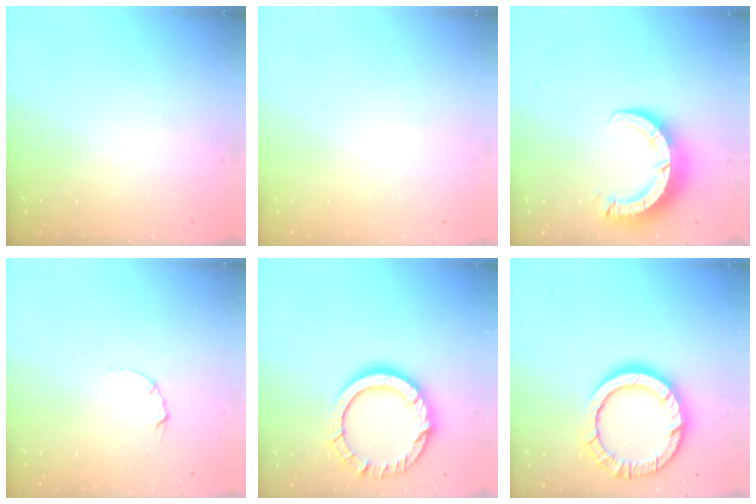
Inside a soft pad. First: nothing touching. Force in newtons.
{"total": 2.6, "press": 2.6, "slide": 0.2}
{"total": 9.2, "press": 9.2, "slide": 1.2}
{"total": 2.1, "press": 2.1, "slide": 0.1}
{"total": 15.1, "press": 15.0, "slide": 1.5}
{"total": 14.5, "press": 14.5, "slide": 1.1}